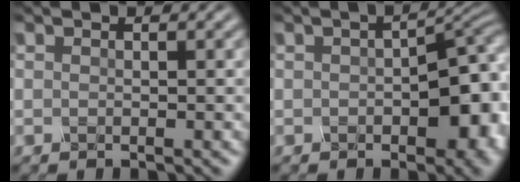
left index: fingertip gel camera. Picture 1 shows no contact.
{"total": 7.7, "force": [-0.8, 4.3, 6.3], "torque": [-0.063, 0.000, -0.010]}